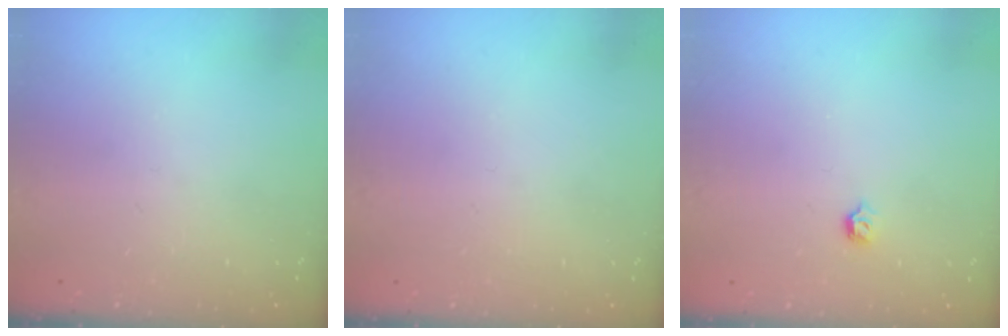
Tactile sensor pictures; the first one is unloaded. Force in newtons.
{"total": 0.7, "press": 0.7, "slide": 0.1}
{"total": 4.0, "press": 3.9, "slide": 0.7}